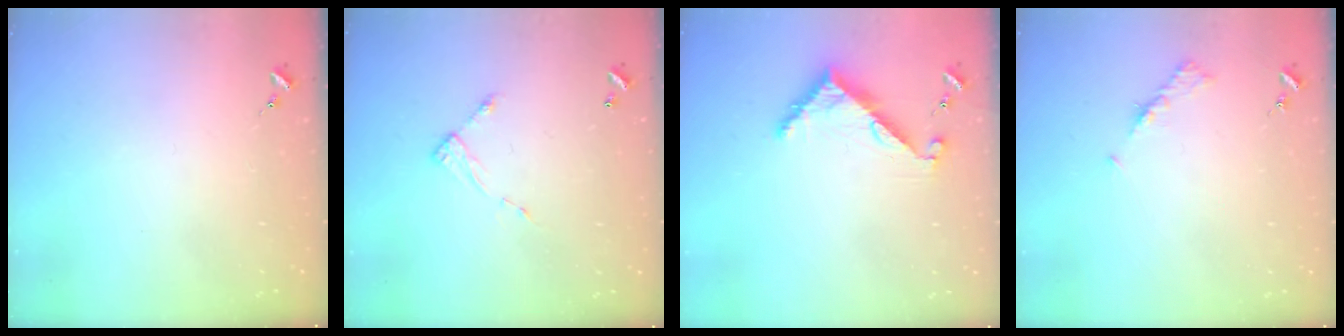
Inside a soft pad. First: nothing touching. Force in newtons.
{"total": 6.0, "press": 6.0, "slide": 0.4}
{"total": 7.3, "press": 7.3, "slide": 0.6}
{"total": 5.3, "press": 5.2, "slide": 0.7}